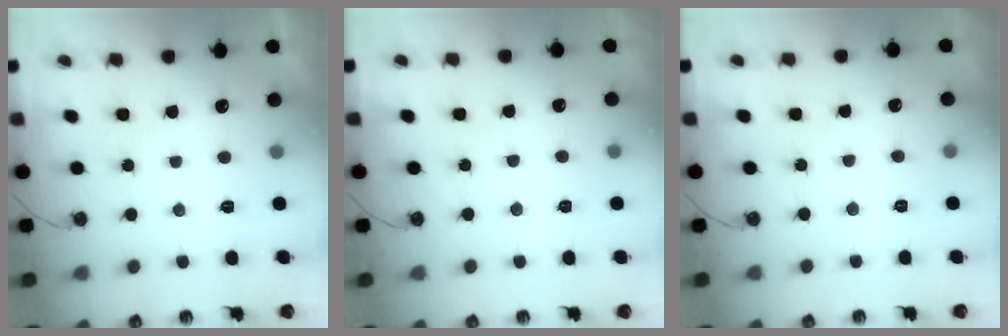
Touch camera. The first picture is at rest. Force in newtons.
{"total": 4.4, "press": 4.4, "slide": 0.7}
{"total": 3.2, "press": 3.1, "slide": 0.5}